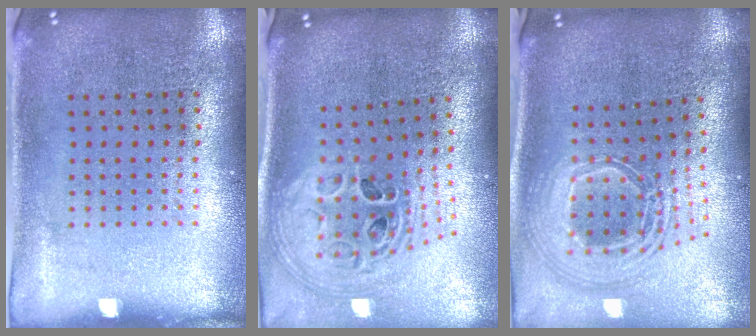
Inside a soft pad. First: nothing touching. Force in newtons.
{"total": 2.2, "press": 1.6, "slide": 1.5}
{"total": 2.6, "press": 1.9, "slide": 1.8}